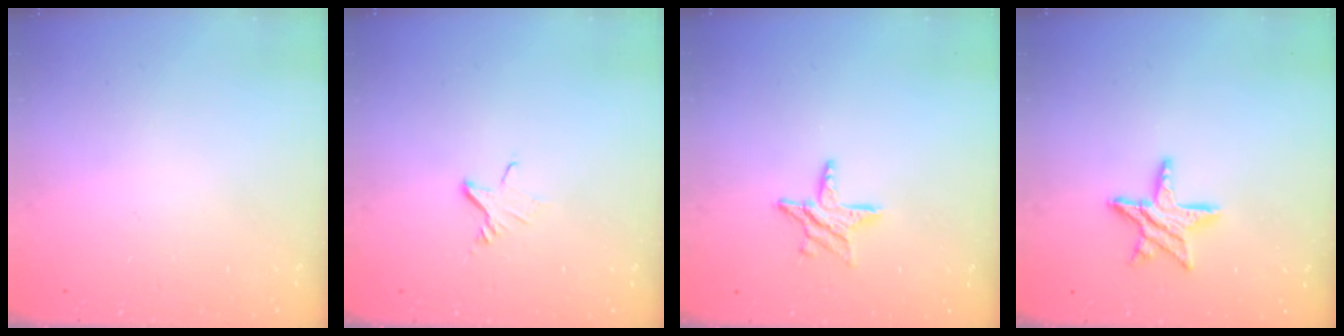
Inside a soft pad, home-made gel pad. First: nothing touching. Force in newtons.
{"total": 4.0, "press": 4.0, "slide": 0.2}
{"total": 7.4, "press": 7.4, "slide": 0.2}
{"total": 10.5, "press": 10.4, "slide": 0.8}